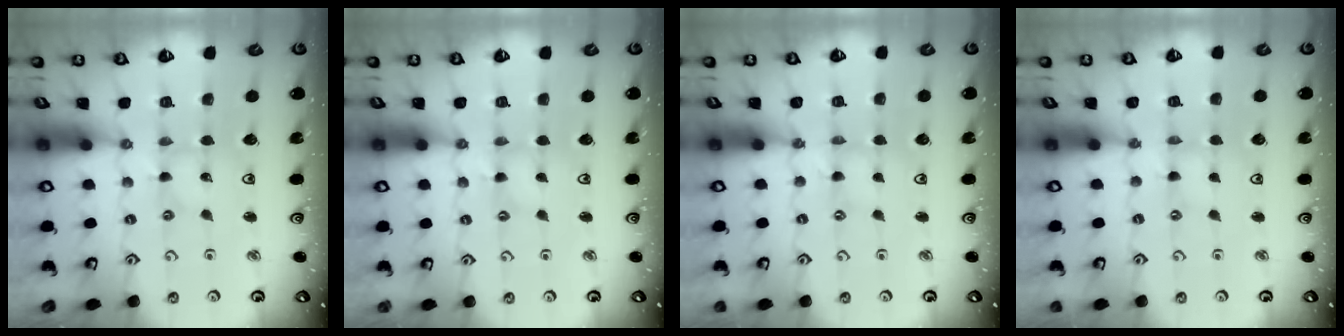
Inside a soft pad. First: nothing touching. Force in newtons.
{"total": 0.9, "press": 0.9, "slide": 0.3}
{"total": 0.0}
{"total": 0.0}